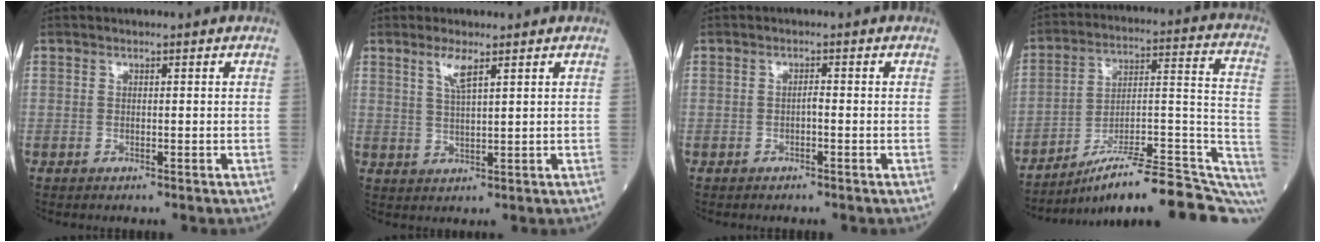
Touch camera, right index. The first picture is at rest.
{"total": 3.4, "force": [2.0, 0.2, 2.7], "torque": [-0.058, -0.002, 0.042]}
{"total": 0.8, "force": [-0.4, 0.2, 0.7], "torque": [-0.011, 0.002, -0.008]}
{"total": 24.6, "force": [-20.0, 2.9, 13.9], "torque": [-0.123, 0.027, -0.290]}